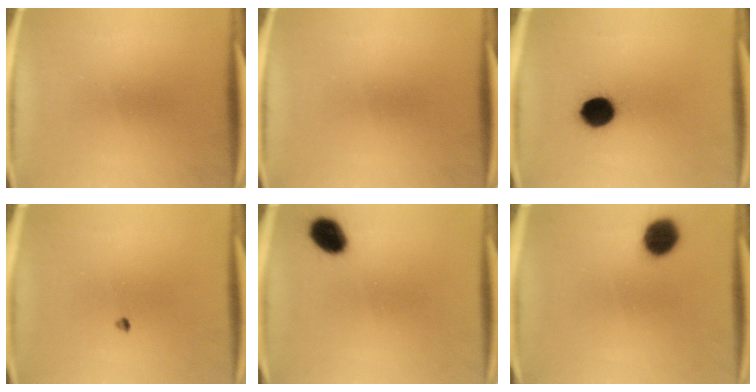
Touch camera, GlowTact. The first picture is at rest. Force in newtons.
{"total": 0.0}
{"total": 9.1}
{"total": 0.7}
{"total": 7.4}
{"total": 8.1}